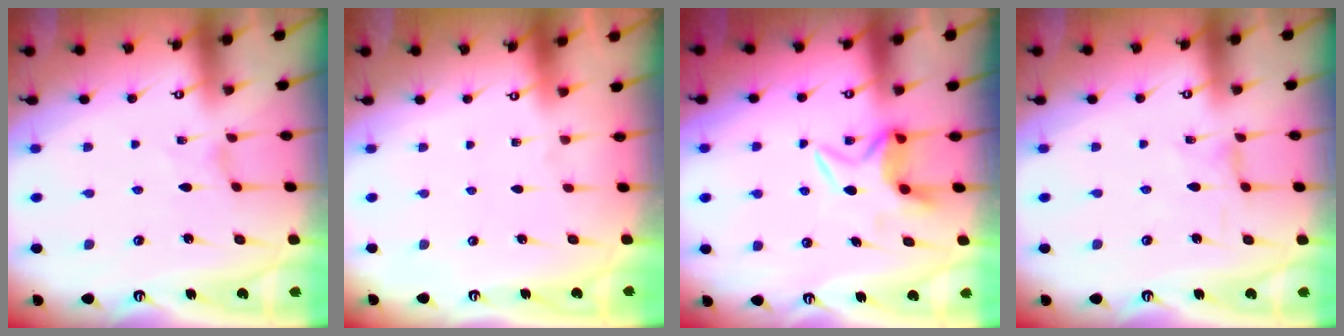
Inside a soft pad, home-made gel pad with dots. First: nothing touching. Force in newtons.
{"total": 0.0}
{"total": 5.6, "press": 5.6, "slide": 0.4}
{"total": 0.5, "press": 0.5, "slide": 0.2}